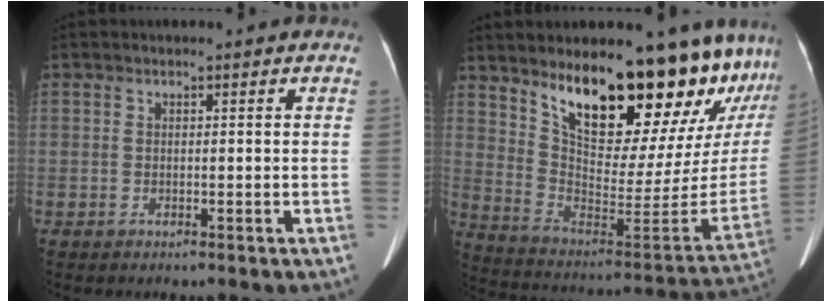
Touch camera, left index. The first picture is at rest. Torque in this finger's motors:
{"motor_torque": [1.00, -1.14, 1.05, 0.21]}